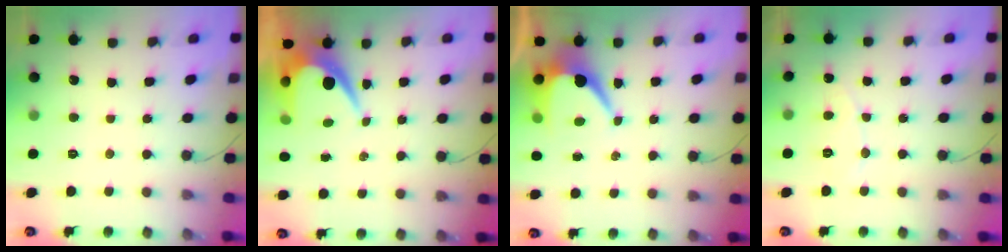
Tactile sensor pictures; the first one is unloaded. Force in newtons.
{"total": 7.5, "press": 7.5, "slide": 0.4}
{"total": 7.4, "press": 7.4, "slide": 0.6}
{"total": 5.4, "press": 5.4, "slide": 0.4}